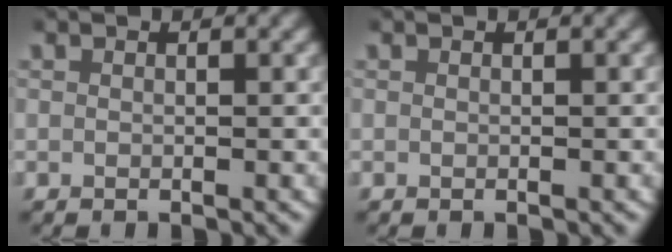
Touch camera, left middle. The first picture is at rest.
{"total": 0.0}